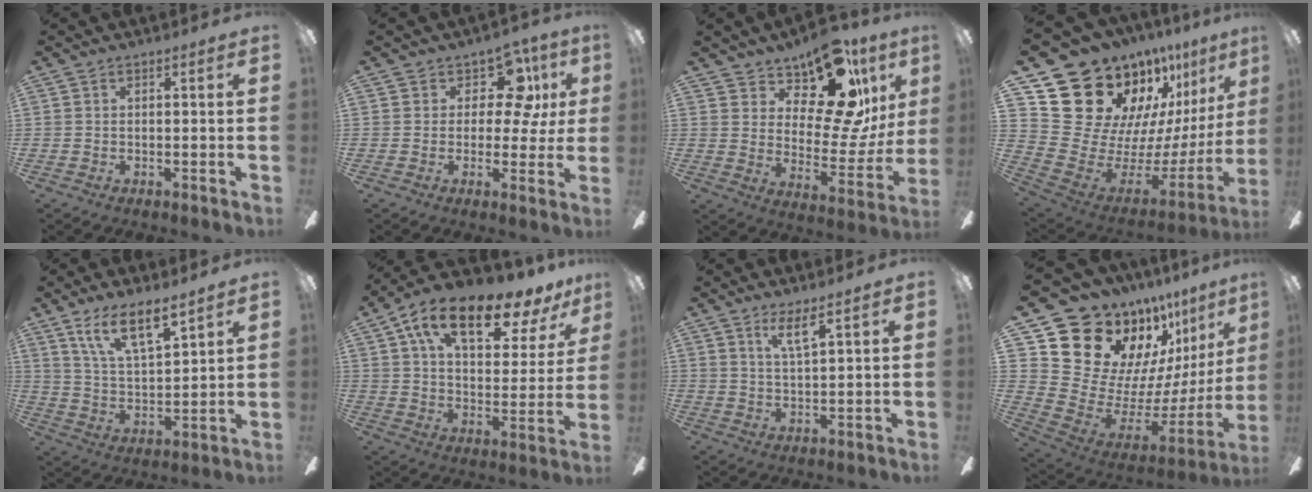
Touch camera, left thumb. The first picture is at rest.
{"total": 9.8, "force": [5.0, 6.0, 6.0], "torque": [-0.098, -0.021, 0.091]}
{"total": 18.4, "force": [12.7, 7.9, 10.7], "torque": [-0.145, -0.104, 0.214]}
{"total": 22.6, "force": [17.3, 12.2, 7.7], "torque": [-0.122, -0.155, 0.353]}
{"total": 11.1, "force": [8.5, 3.0, 6.4], "torque": [-0.128, -0.045, 0.156]}
{"total": 18.6, "force": [12.0, 7.8, 11.9], "torque": [-0.196, -0.066, 0.202]}
{"total": 5.3, "force": [3.8, 0.8, 3.6], "torque": [-0.072, -0.012, 0.064]}
{"total": 21.3, "force": [16.1, 11.2, 8.3], "torque": [-0.155, -0.137, 0.322]}